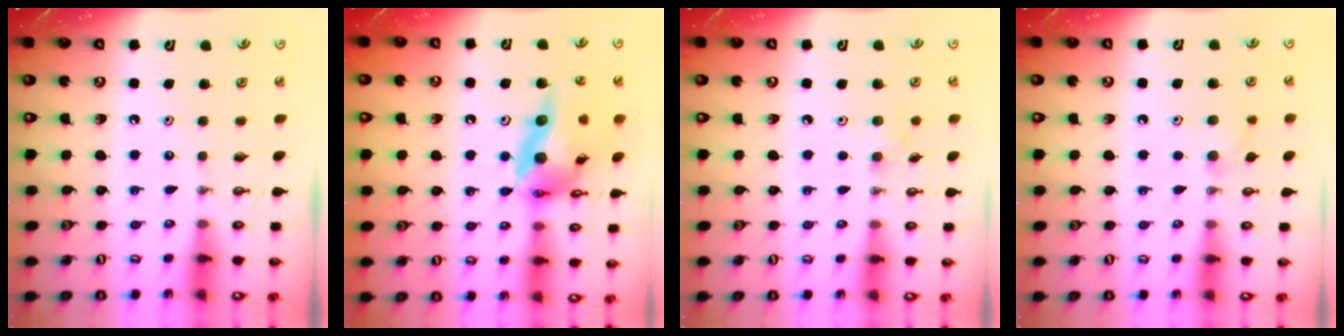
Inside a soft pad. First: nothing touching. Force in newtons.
{"total": 18.3, "press": 18.1, "slide": 2.5}
{"total": 5.8, "press": 5.4, "slide": 2.0}
{"total": 7.8, "press": 7.0, "slide": 3.5}